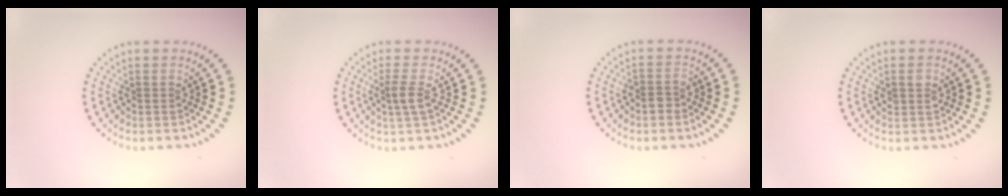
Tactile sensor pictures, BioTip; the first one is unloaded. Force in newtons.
{"total": 1.7, "press": 1.4, "slide": 1.0}
{"total": 1.5, "press": 1.3, "slide": 0.8}
{"total": 1.2, "press": 1.1, "slide": 0.3}